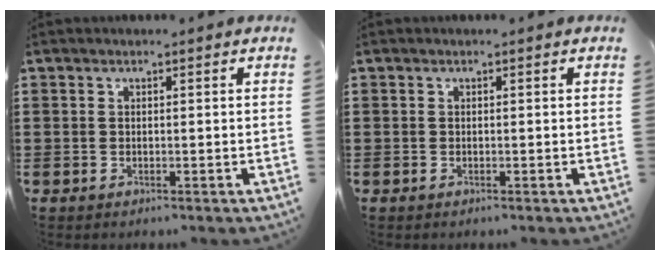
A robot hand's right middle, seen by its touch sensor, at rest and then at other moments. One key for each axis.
{"total": 0.0}